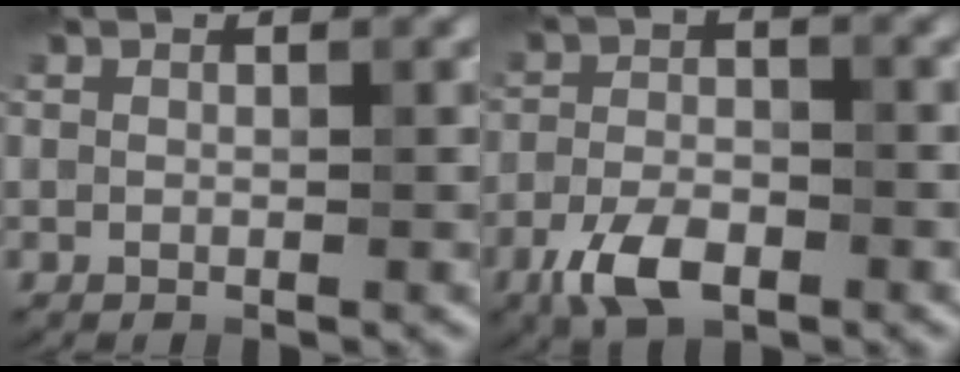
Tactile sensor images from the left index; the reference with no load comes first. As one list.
[{"total": 4.9, "force": [-3.0, 2.1, 3.3], "torque": [-0.072, -0.002, -0.060]}]